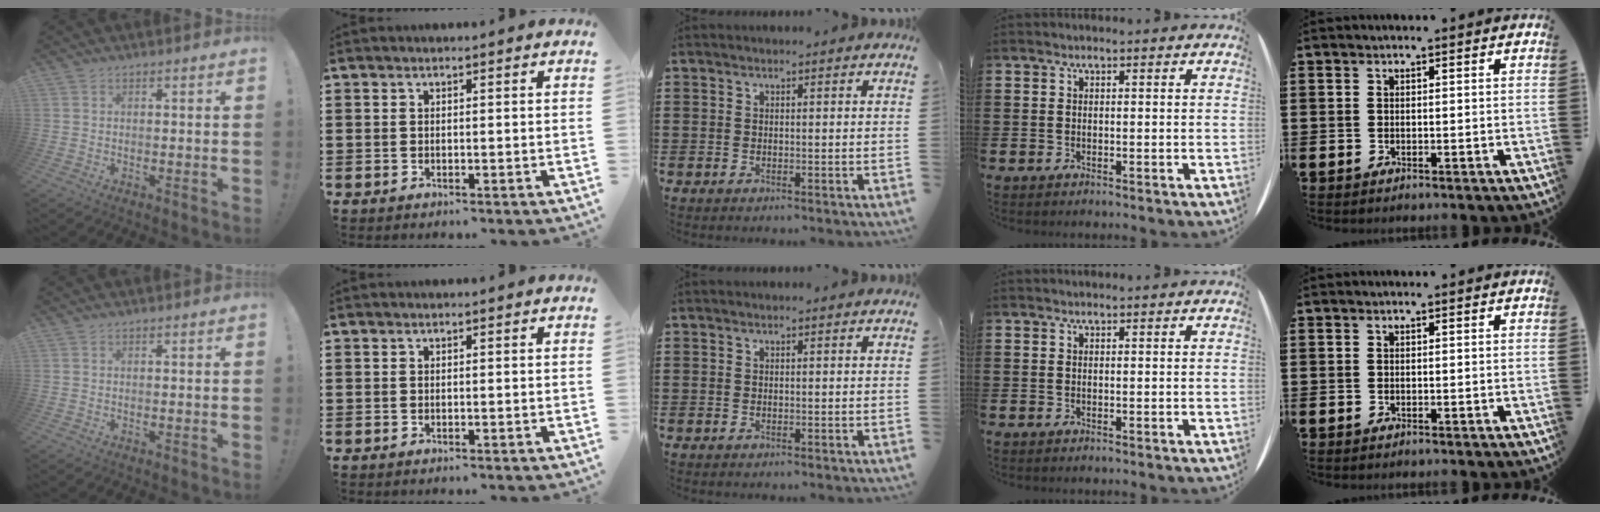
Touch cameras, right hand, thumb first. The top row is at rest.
{}